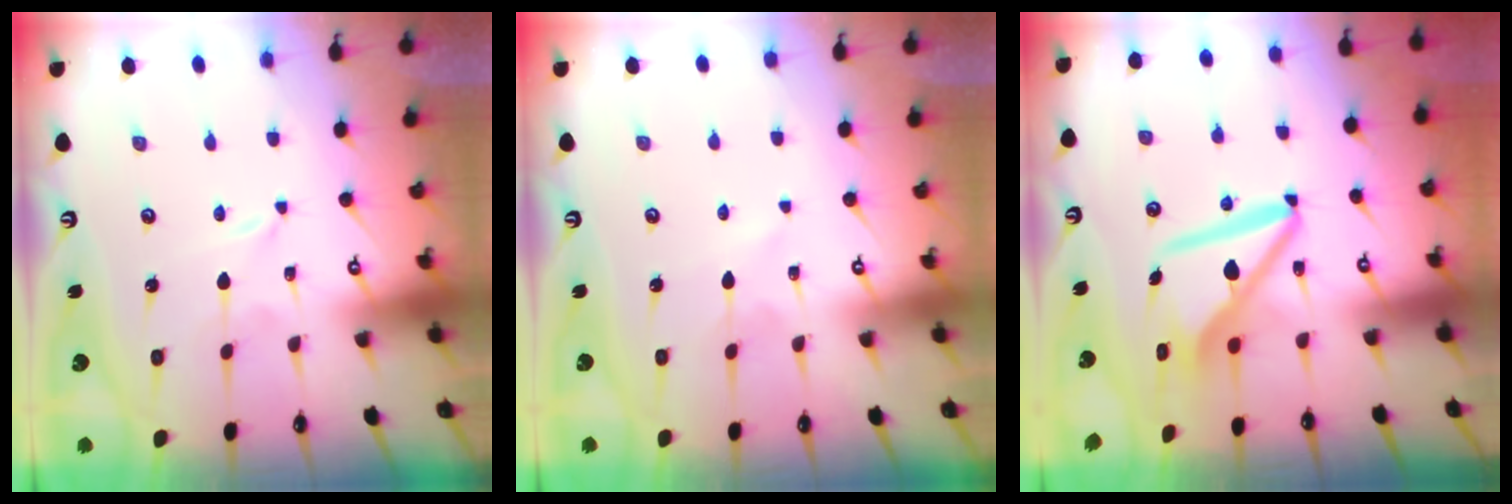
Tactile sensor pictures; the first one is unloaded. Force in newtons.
{"total": 1.6, "press": 1.6, "slide": 0.1}
{"total": 10.6, "press": 10.5, "slide": 1.5}